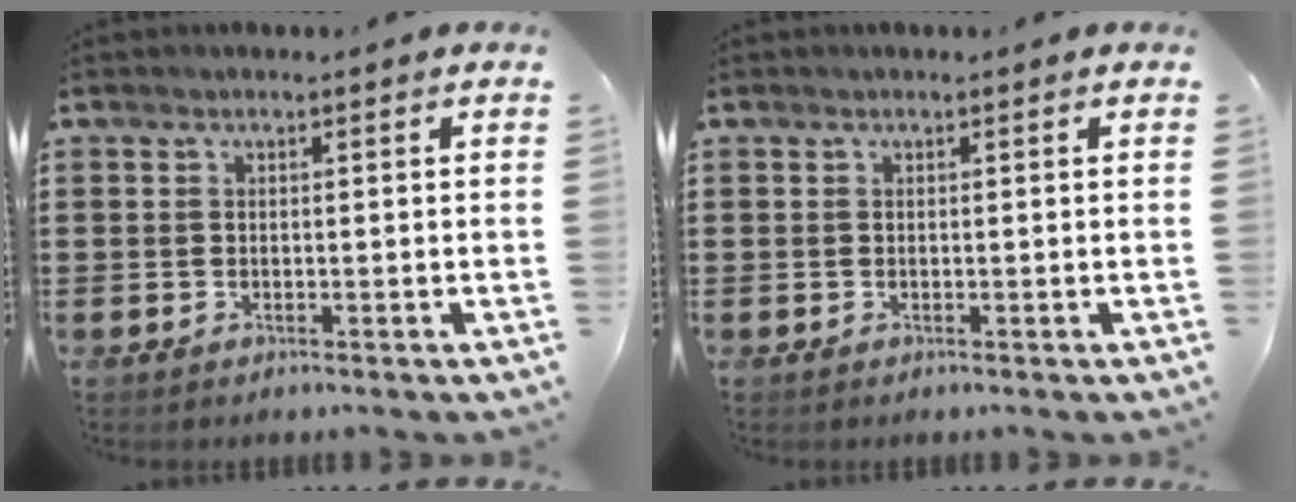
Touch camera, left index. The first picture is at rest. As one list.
[{"total": 0.0}]